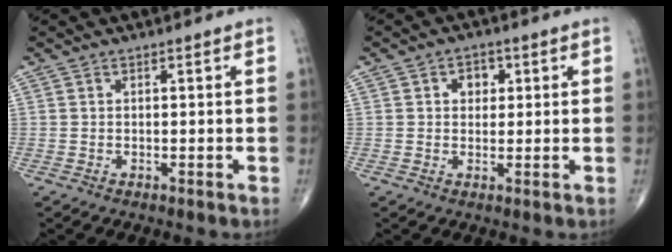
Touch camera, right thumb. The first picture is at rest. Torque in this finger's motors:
{"motor_torque": [-0.03, 0.16, 0.20, -0.04, 0.00]}